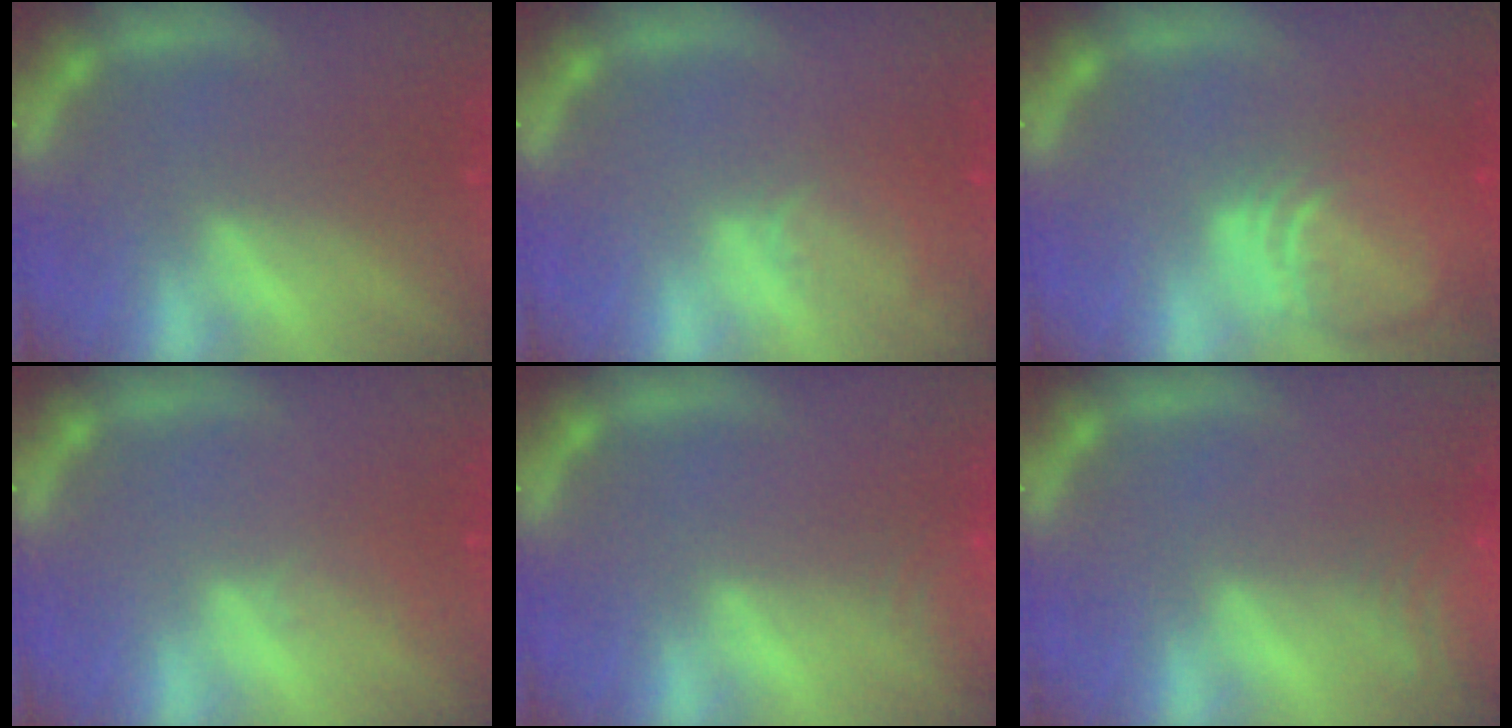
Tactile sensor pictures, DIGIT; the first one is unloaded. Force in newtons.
{"total": 2.5}
{"total": 8.5}
{"total": 1.0}
{"total": 3.0}
{"total": 6.0}